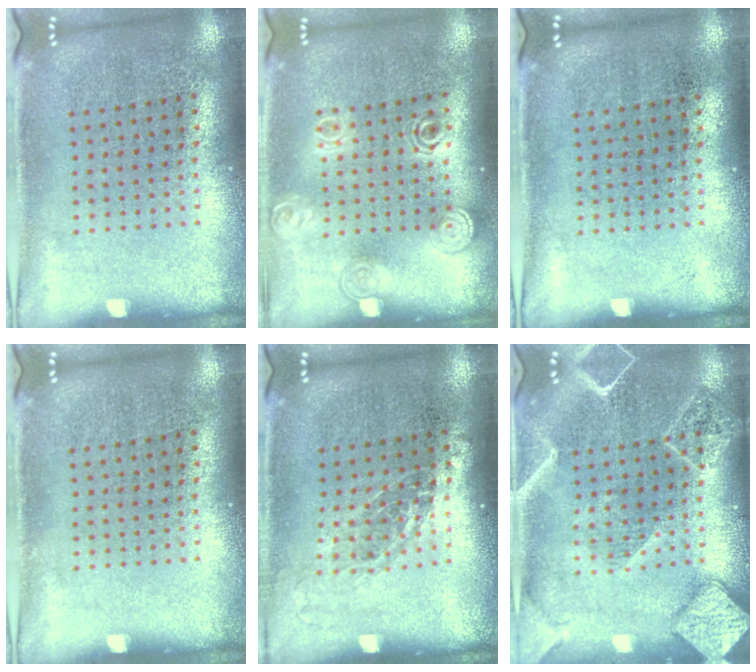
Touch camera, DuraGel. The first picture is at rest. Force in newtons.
{"total": 1.5, "press": 1.2, "slide": 0.9}
{"total": 0.0}
{"total": 0.0}
{"total": 1.1, "press": 1.0, "slide": 0.5}
{"total": 2.1, "press": 2.1, "slide": 0.2}